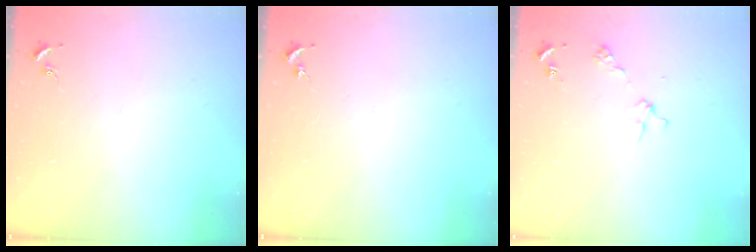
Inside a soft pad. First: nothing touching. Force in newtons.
{"total": 0.0}
{"total": 3.3, "press": 3.3, "slide": 0.2}